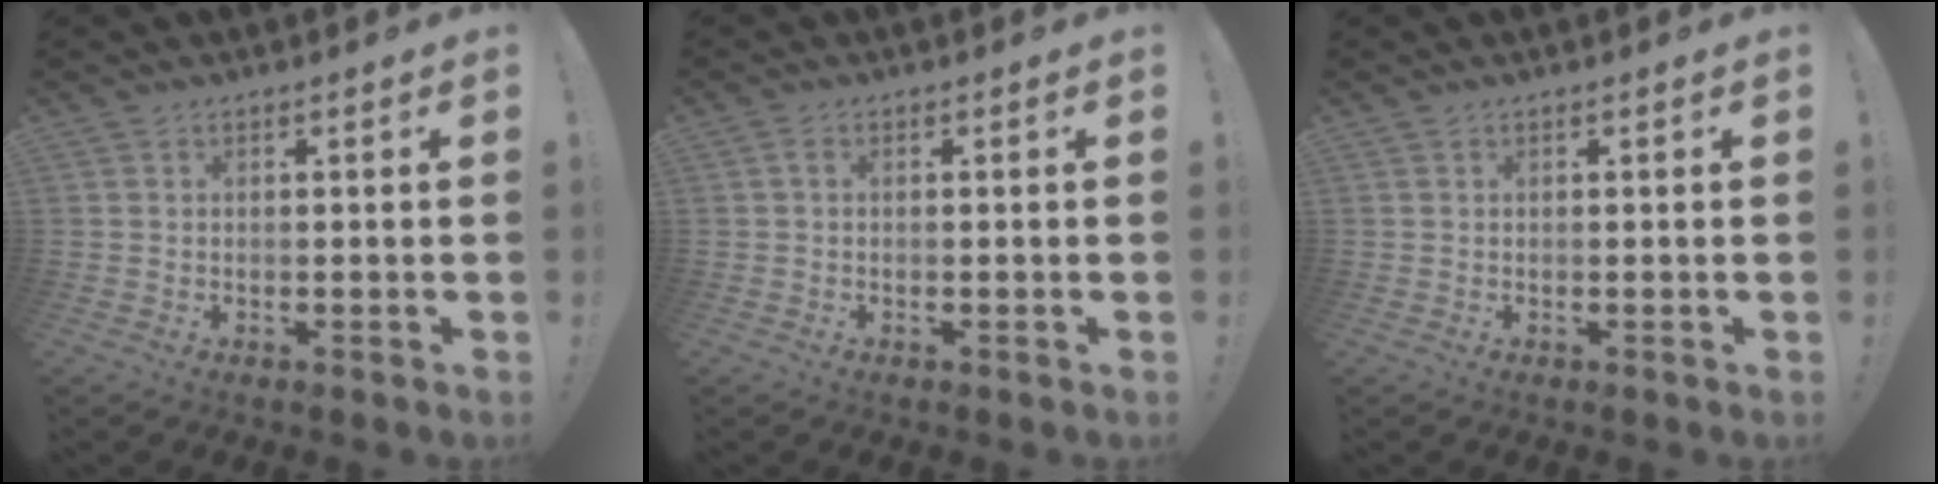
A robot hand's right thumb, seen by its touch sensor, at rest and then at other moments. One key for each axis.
{"total": 0.9, "fx": -0.1, "fy": 0.6, "fz": 0.7, "tx": -0.021, "ty": 0.006, "tz": -0.001}
{"total": 0.0}